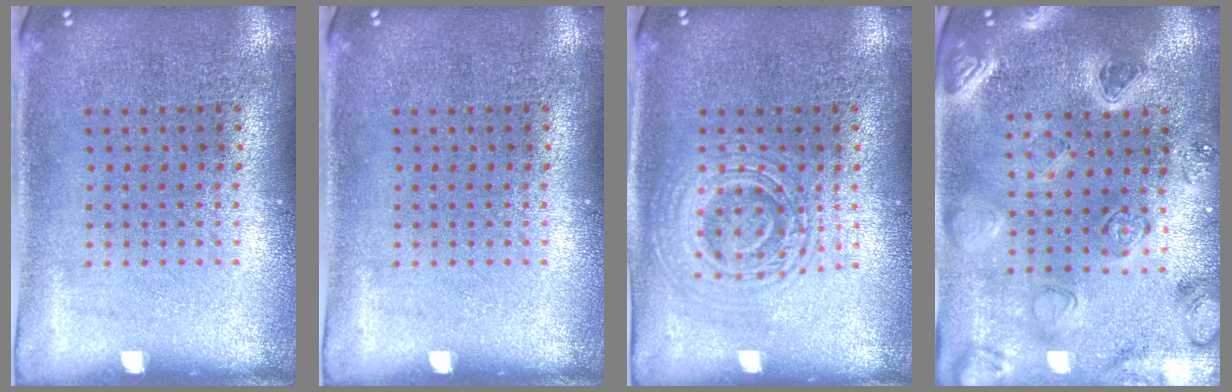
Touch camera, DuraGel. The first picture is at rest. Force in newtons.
{"total": 0.0}
{"total": 2.9, "press": 2.8, "slide": 0.5}
{"total": 2.2, "press": 2.2, "slide": 0.2}